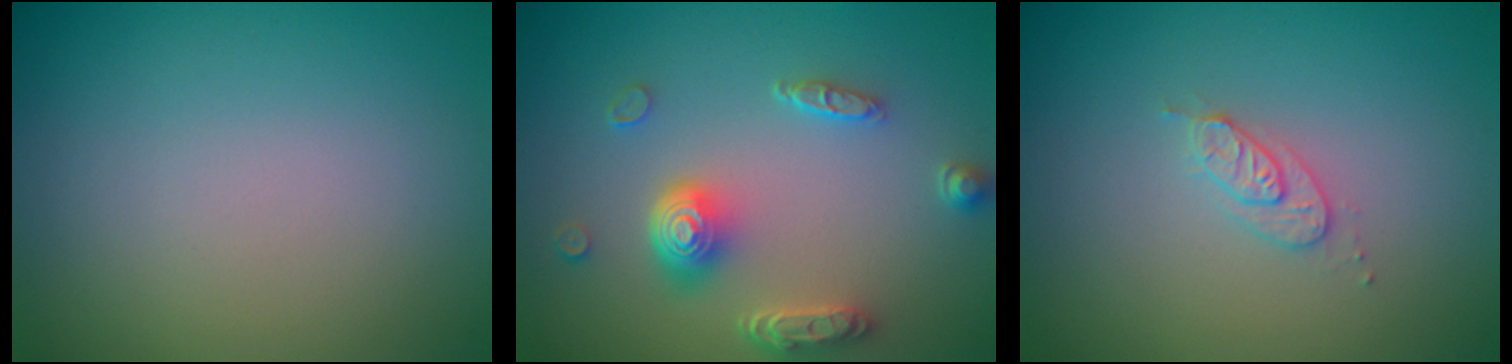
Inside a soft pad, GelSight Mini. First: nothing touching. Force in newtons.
{"total": 4.7, "press": 3.7, "slide": 3.0}
{"total": 1.7, "press": 1.6, "slide": 0.2}